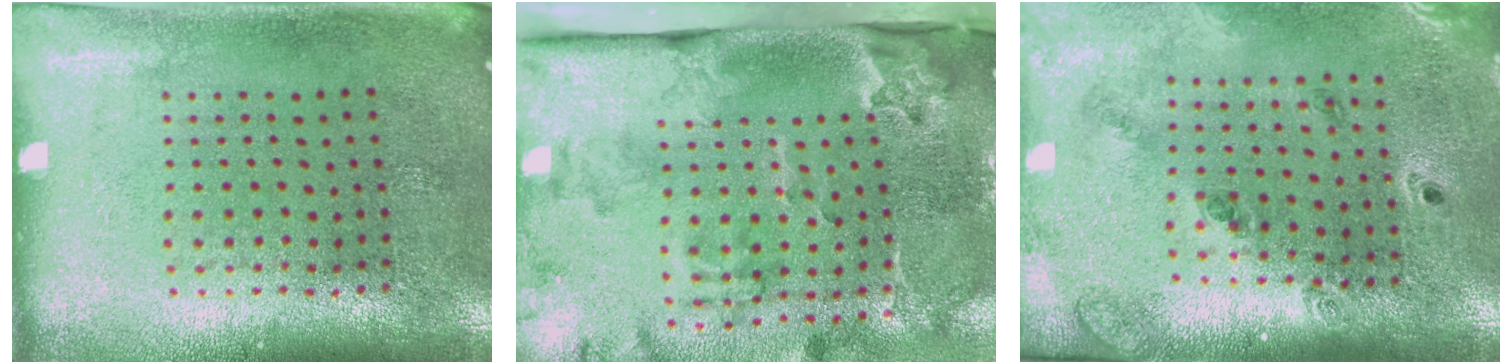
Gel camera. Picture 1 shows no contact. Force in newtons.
{"total": 3.8, "press": 2.6, "slide": 2.7}
{"total": 1.4, "press": 1.4, "slide": 0.2}